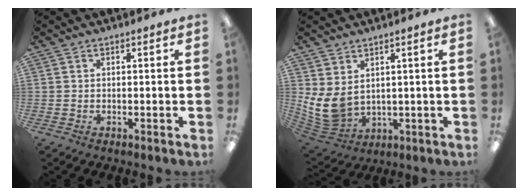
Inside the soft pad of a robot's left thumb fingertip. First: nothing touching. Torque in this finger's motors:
{"motor_torque": [1.22, 1.57, 1.22, -0.58, 0.07]}